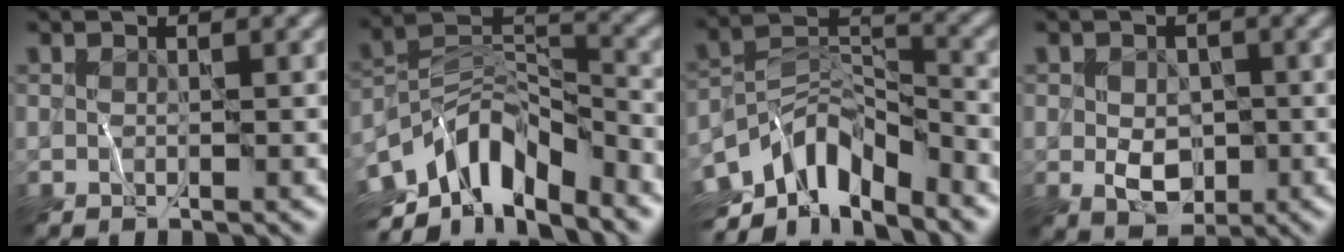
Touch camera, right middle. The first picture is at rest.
{"total": 9.3, "force": [-5.8, 4.1, 6.0], "torque": [-0.094, 0.004, -0.118]}
{"total": 8.3, "force": [-5.5, 3.7, 5.0], "torque": [-0.072, 0.000, -0.112]}
{"total": 3.5, "force": [-0.4, 2.6, 2.4], "torque": [-0.037, -0.007, -0.007]}